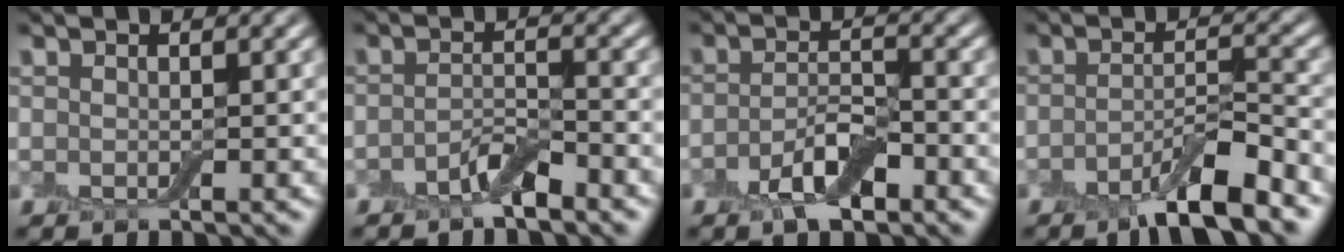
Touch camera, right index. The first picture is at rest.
{"total": 2.6, "force": [-1.8, 0.8, 1.7], "torque": [-0.032, 0.006, -0.036]}
{"total": 3.9, "force": [-2.2, 1.6, 2.8], "torque": [-0.049, 0.006, -0.043]}
{"total": 5.7, "force": [-3.8, 1.2, 4.1], "torque": [-0.063, 0.001, -0.068]}